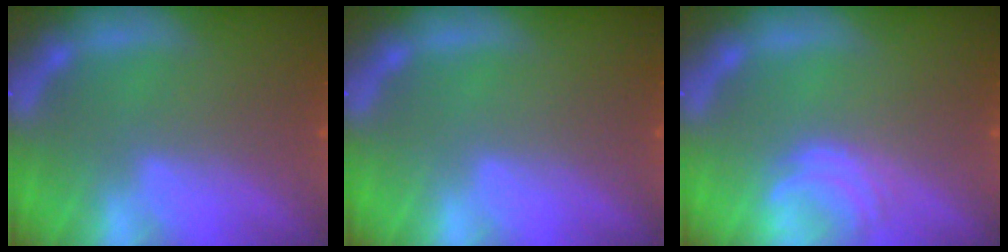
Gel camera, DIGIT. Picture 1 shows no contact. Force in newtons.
{"total": 0.0}
{"total": 2.5}